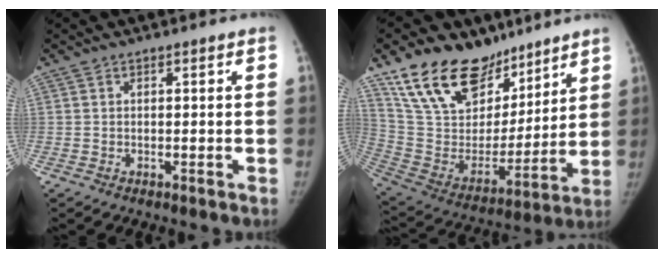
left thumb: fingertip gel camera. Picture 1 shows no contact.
{"total": 23.5, "force": [17.0, 12.8, 9.8], "torque": [-0.134, -0.076, 0.306]}